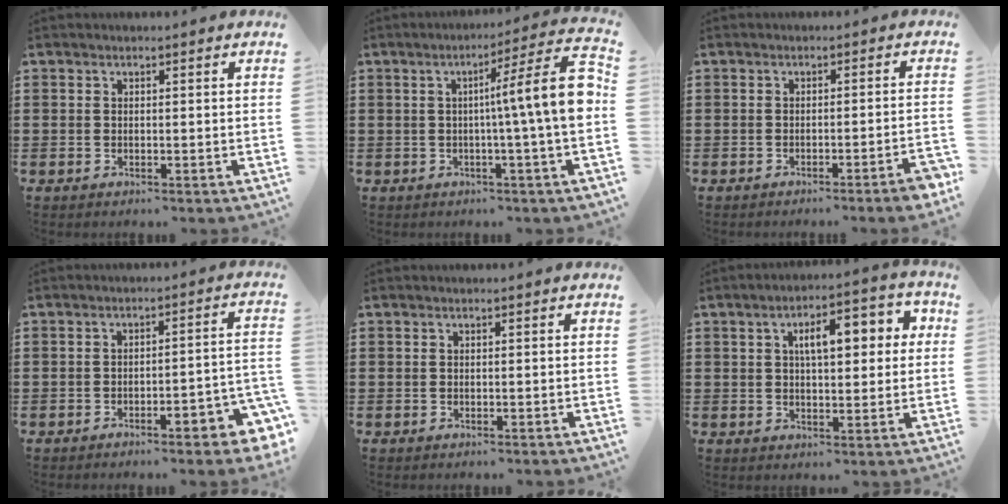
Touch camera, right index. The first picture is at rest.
{"total": 10.9, "force": [0.4, 0.5, 10.9], "torque": [-0.169, -0.013, 0.001]}
{"total": 2.6, "force": [-1.8, -0.4, 1.8], "torque": [-0.029, -0.007, -0.032]}
{"total": 4.9, "force": [-3.2, 0.8, 3.7], "torque": [-0.052, -0.008, -0.058]}
{"total": 0.0}
{"total": 7.8, "force": [2.1, 3.4, 6.7], "torque": [-0.105, 0.002, 0.025]}